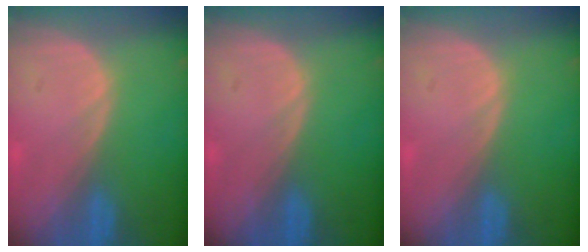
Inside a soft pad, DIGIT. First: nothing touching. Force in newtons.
{"total": 0.0}
{"total": 0.0}